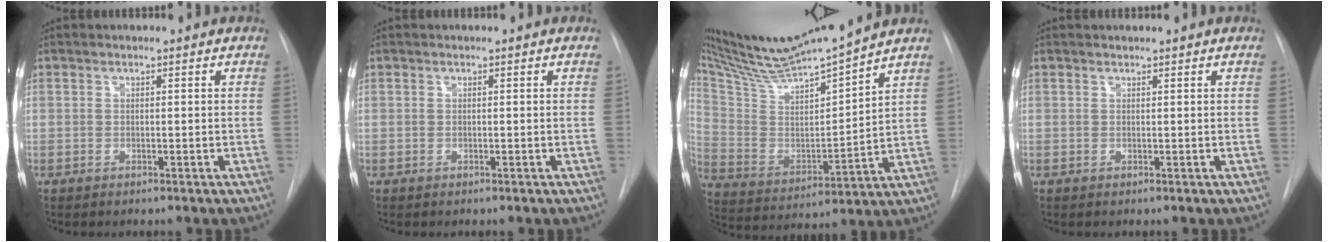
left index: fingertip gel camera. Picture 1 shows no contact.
{"total": 0.0}
{"total": 17.8, "force": [16.2, -0.6, 7.2], "torque": [-0.140, -0.014, 0.291]}
{"total": 1.2, "force": [1.1, 0.1, 0.3], "torque": [-0.005, 0.017, 0.018]}